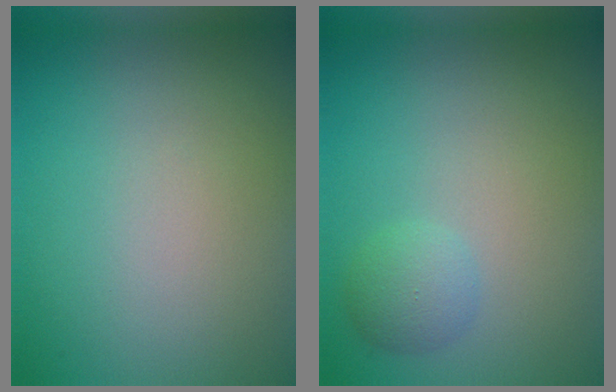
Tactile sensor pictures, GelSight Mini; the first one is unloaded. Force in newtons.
{"total": 1.8, "press": 1.8, "slide": 0.1}